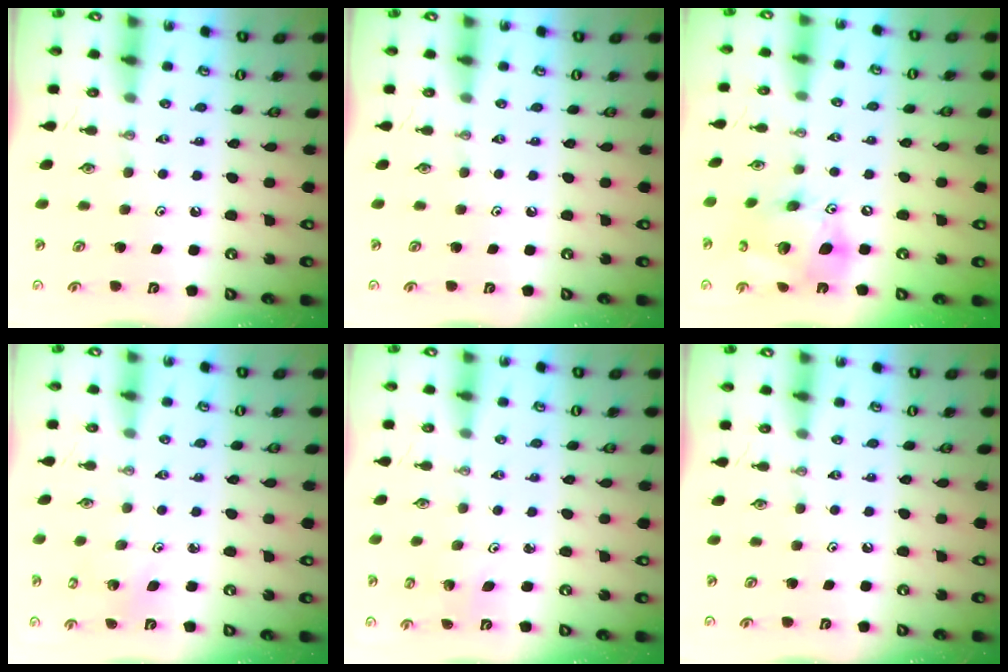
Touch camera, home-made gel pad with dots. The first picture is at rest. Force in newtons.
{"total": 0.0}
{"total": 18.5, "press": 18.2, "slide": 3.3}
{"total": 2.6, "press": 2.6, "slide": 0.2}
{"total": 1.1, "press": 1.1, "slide": 0.1}
{"total": 0.0}